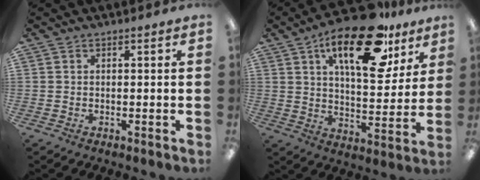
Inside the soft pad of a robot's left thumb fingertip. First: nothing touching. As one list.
[{"total": 22.3, "force": [13.0, 9.4, 15.6], "torque": [-0.225, -0.061, 0.209]}]